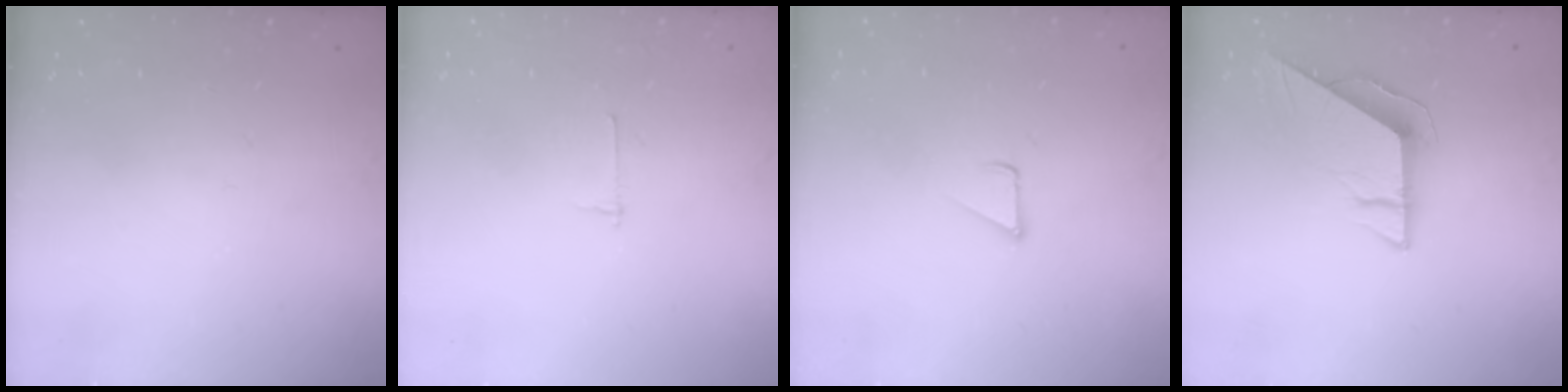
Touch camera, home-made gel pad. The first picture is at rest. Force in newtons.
{"total": 2.7, "press": 2.7, "slide": 0.3}
{"total": 2.8, "press": 2.8, "slide": 0.2}
{"total": 8.1, "press": 8.1, "slide": 0.4}